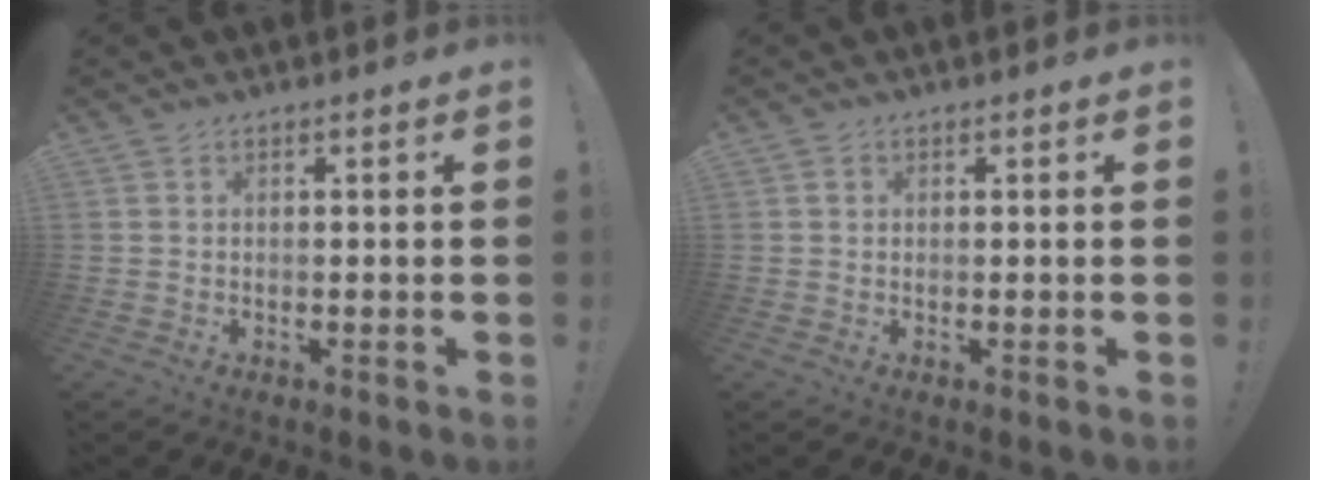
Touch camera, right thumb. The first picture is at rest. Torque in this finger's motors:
{"motor_torque": [0.37, 0.33, -0.17, -0.09, 0.00]}